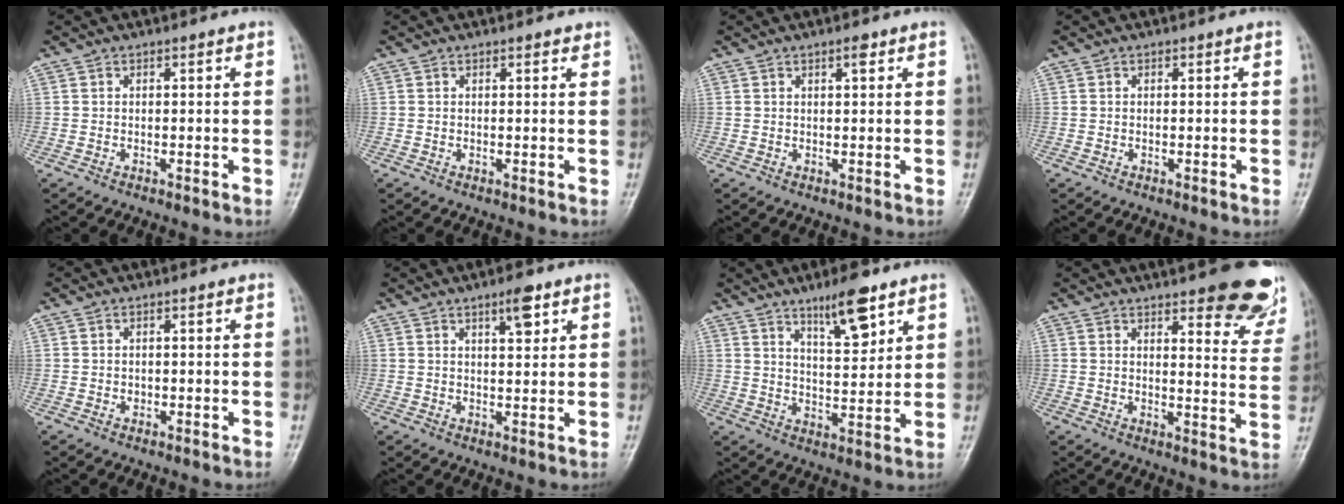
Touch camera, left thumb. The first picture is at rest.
{"total": 1.2, "force": [0.8, 0.3, 0.7], "torque": [-0.010, -0.003, 0.010]}
{"total": 1.6, "force": [0.9, 0.5, 1.2], "torque": [-0.015, -0.003, 0.013]}
{"total": 0.0}
{"total": 0.8, "force": [0.1, 0.6, 0.5], "torque": [-0.002, 0.000, 0.003]}
{"total": 4.5, "force": [2.7, 1.4, 3.3], "torque": [-0.042, -0.016, 0.041]}
{"total": 9.3, "force": [6.0, 2.5, 6.6], "torque": [-0.094, -0.041, 0.102]}
{"total": 16.6, "force": [12.0, 5.0, 10.3], "torque": [-0.087, -0.069, 0.136]}